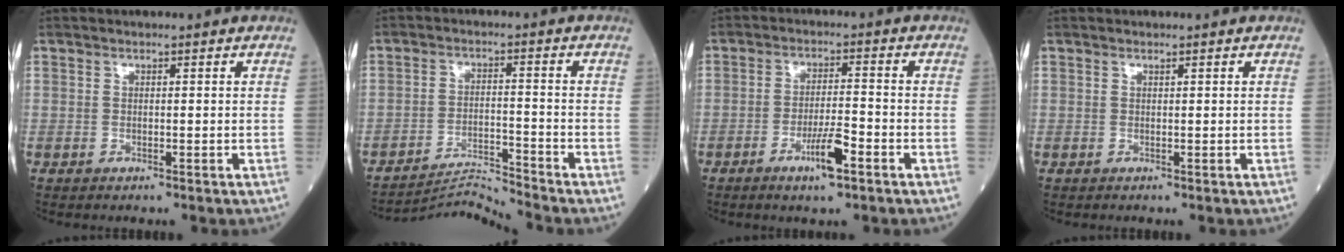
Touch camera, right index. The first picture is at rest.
{"total": 6.5, "force": [-5.7, -3.0, -1.3], "torque": [0.010, -0.011, -0.102]}
{"total": 5.6, "force": [-3.0, 0.6, 4.7], "torque": [-0.088, -0.004, -0.056]}
{"total": 0.0}